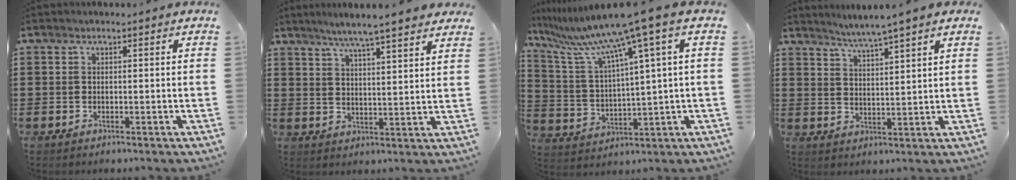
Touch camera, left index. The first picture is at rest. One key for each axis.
{"total": 5.3, "fx": 4.6, "fy": -0.4, "fz": 2.4, "tx": -0.063, "ty": -0.020, "tz": 0.079}
{"total": 10.4, "fx": 7.0, "fy": -0.7, "fz": 7.6, "tx": -0.184, "ty": -0.049, "tz": 0.104}
{"total": 3.3, "fx": 2.9, "fy": -1.2, "fz": 1.0, "tx": -0.028, "ty": -0.019, "tz": 0.047}